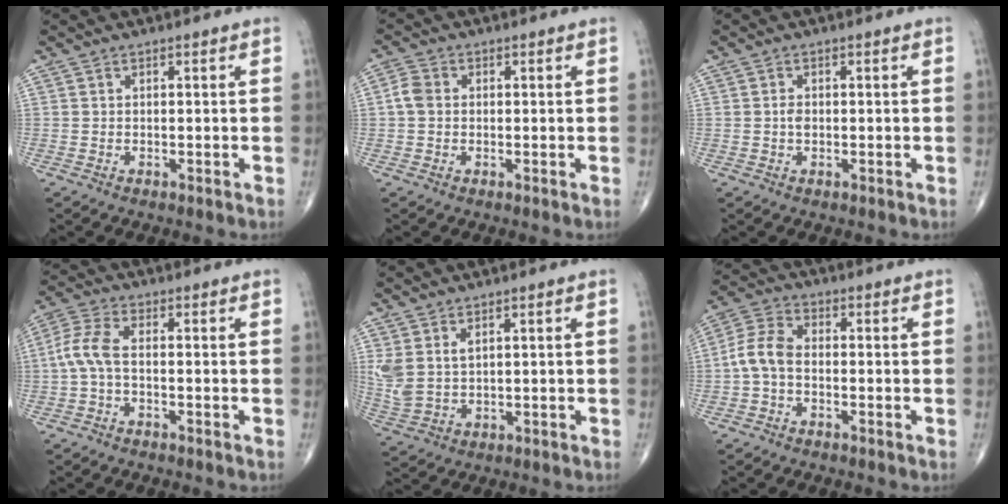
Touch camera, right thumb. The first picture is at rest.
{"total": 3.2, "force": [0.1, 2.6, 1.9], "torque": [-0.038, 0.009, -0.005]}
{"total": 1.4, "force": [-0.1, 1.0, 1.1], "torque": [-0.019, 0.001, -0.003]}
{"total": 5.5, "force": [-0.8, 2.3, 5.0], "torque": [-0.125, 0.017, -0.024]}
{"total": 5.3, "force": [2.2, 2.8, 3.9], "torque": [-0.095, -0.007, 0.056]}
{"total": 6.2, "force": [-1.1, 3.7, 4.9], "torque": [-0.103, 0.020, -0.034]}